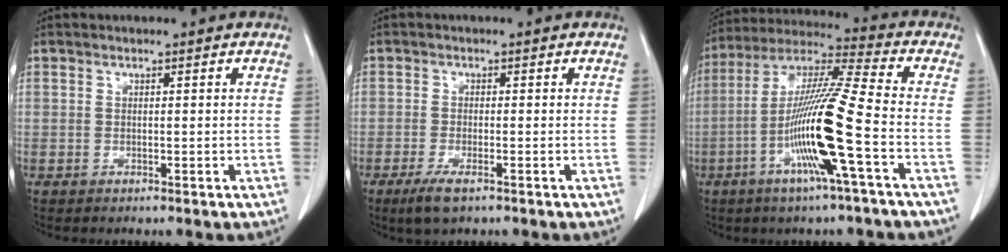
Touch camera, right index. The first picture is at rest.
{"total": 3.7, "force": [-2.3, 0.9, 2.8], "torque": [-0.061, -0.008, -0.040]}
{"total": 15.8, "force": [-4.9, -1.0, 15.0], "torque": [-0.295, -0.006, -0.098]}